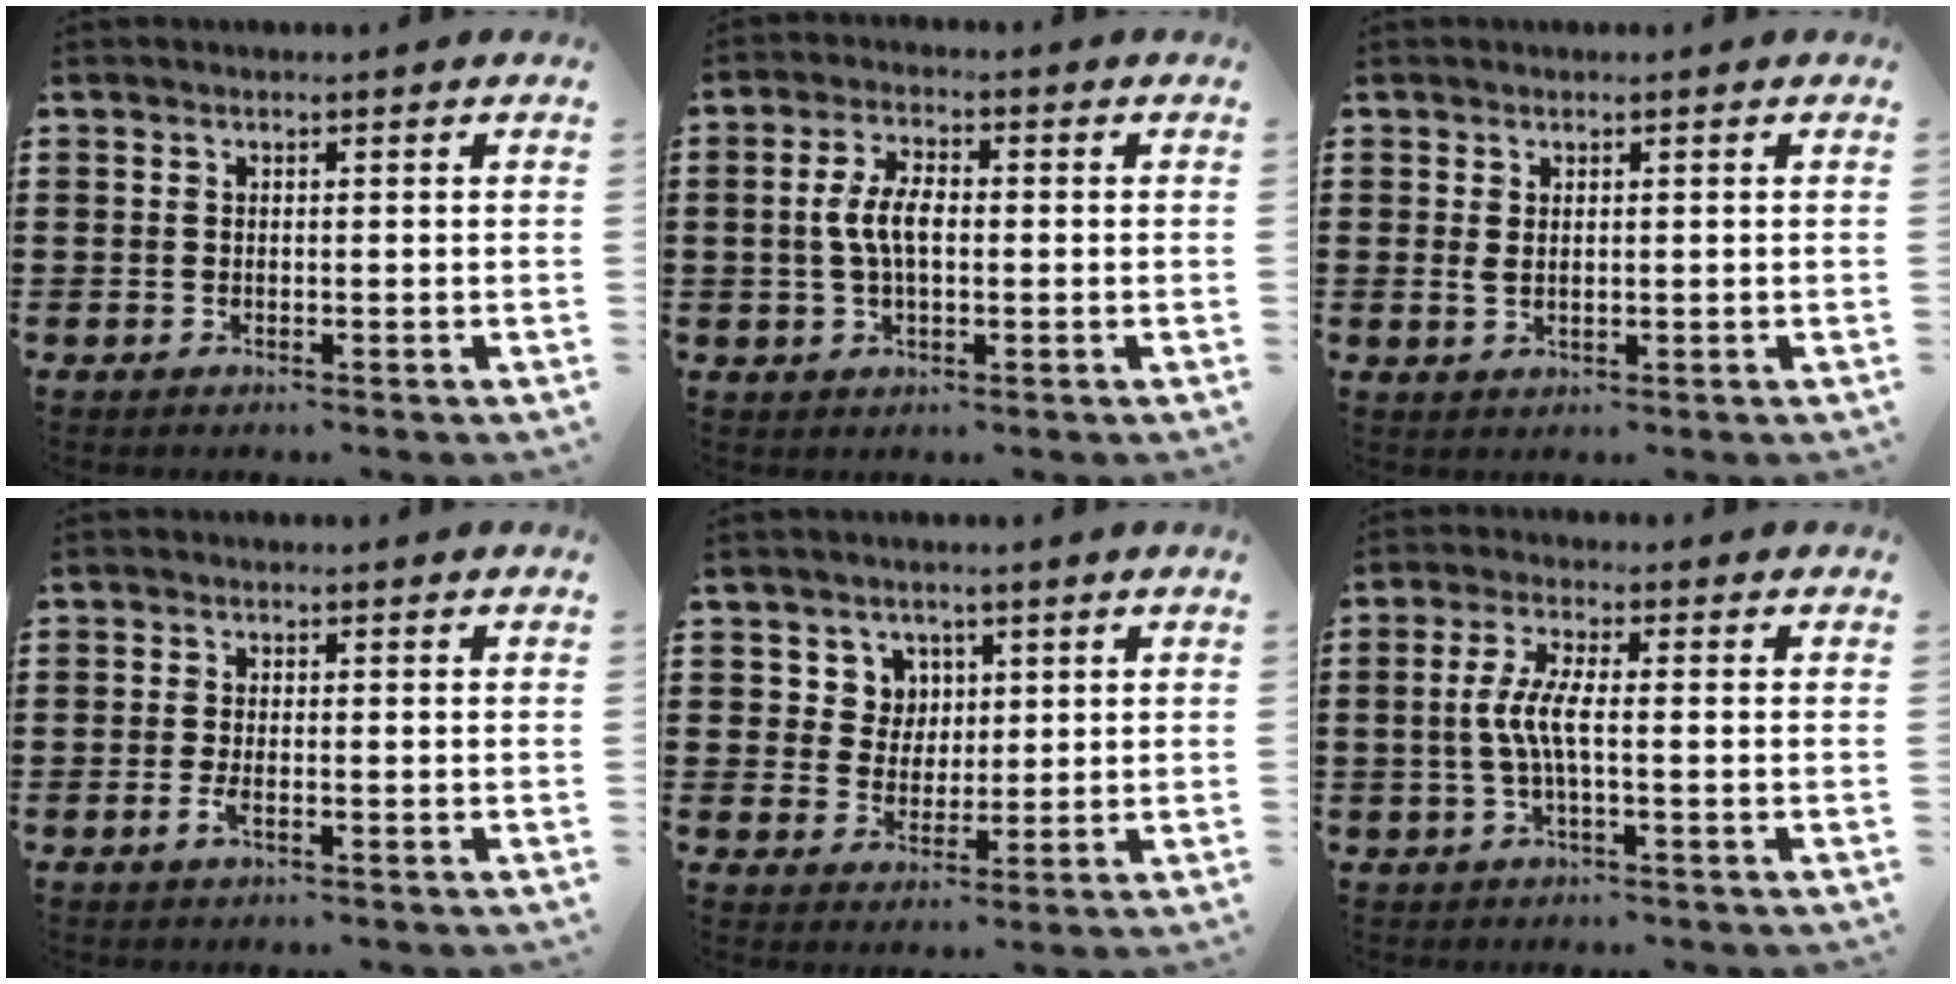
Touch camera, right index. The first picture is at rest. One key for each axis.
{"total": 5.9, "fx": -0.1, "fy": 2.7, "fz": 5.2, "tx": -0.120, "ty": 0.001, "tz": -0.009}
{"total": 1.4, "fx": 0.6, "fy": 0.7, "fz": 1.1, "tx": -0.023, "ty": 0.005, "tz": 0.010}
{"total": 2.0, "fx": -0.7, "fy": 0.5, "fz": 1.8, "tx": -0.046, "ty": -0.007, "tz": -0.016}
{"total": 4.7, "fx": 2.1, "fy": 4.2, "fz": 0.7, "tx": -0.029, "ty": 0.012, "tz": 0.037}
{"total": 5.1, "fx": -0.6, "fy": 1.0, "fz": 5.0, "tx": -0.120, "ty": -0.009, "tz": -0.023}